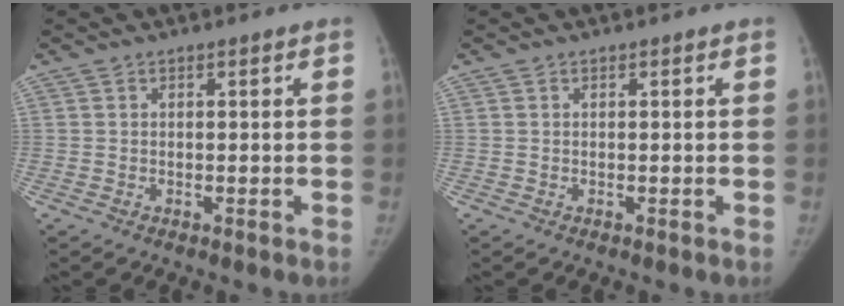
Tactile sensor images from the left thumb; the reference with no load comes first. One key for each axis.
{"total": 0.0}